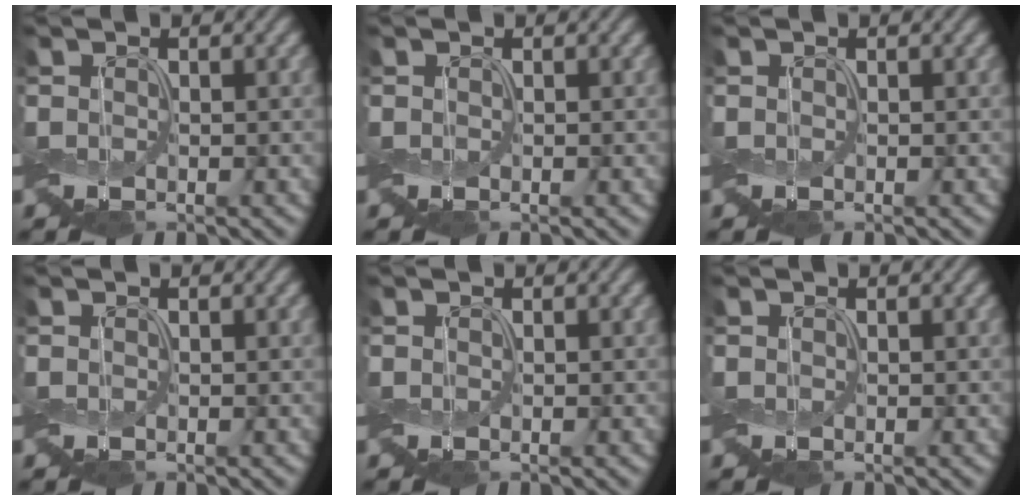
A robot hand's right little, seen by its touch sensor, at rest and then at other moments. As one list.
[{"total": 0.0}, {"total": 0.0}, {"total": 0.0}, {"total": 0.0}, {"total": 0.0}]